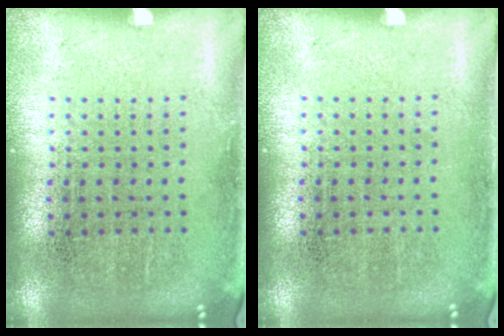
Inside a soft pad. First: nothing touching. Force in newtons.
{"total": 0.0}